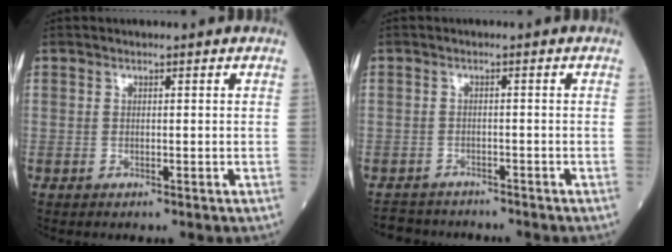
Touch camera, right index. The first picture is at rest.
{"total": 4.6, "force": [-4.3, 1.6, -0.1], "torque": [0.007, -0.004, -0.071]}